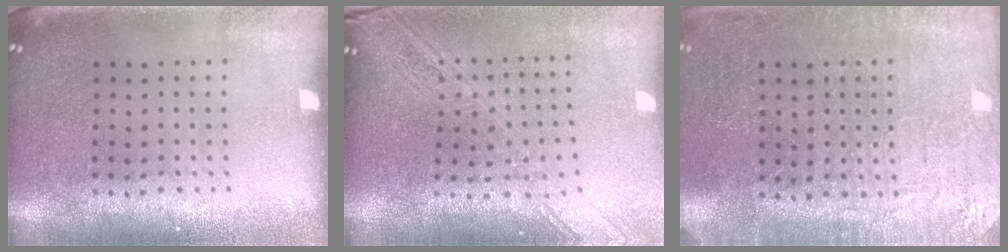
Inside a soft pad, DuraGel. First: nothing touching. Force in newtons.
{"total": 2.2, "press": 1.8, "slide": 1.3}
{"total": 2.7, "press": 2.7, "slide": 0.4}